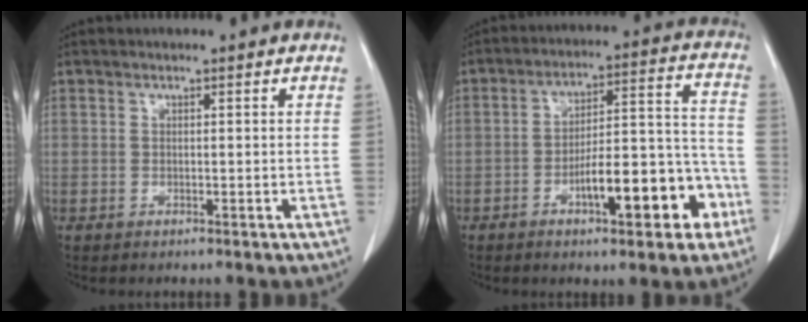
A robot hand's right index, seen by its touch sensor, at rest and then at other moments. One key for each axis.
{"total": 14.6, "fx": -6.3, "fy": 4.1, "fz": 12.5, "tx": -0.180, "ty": 0.038, "tz": -0.087}